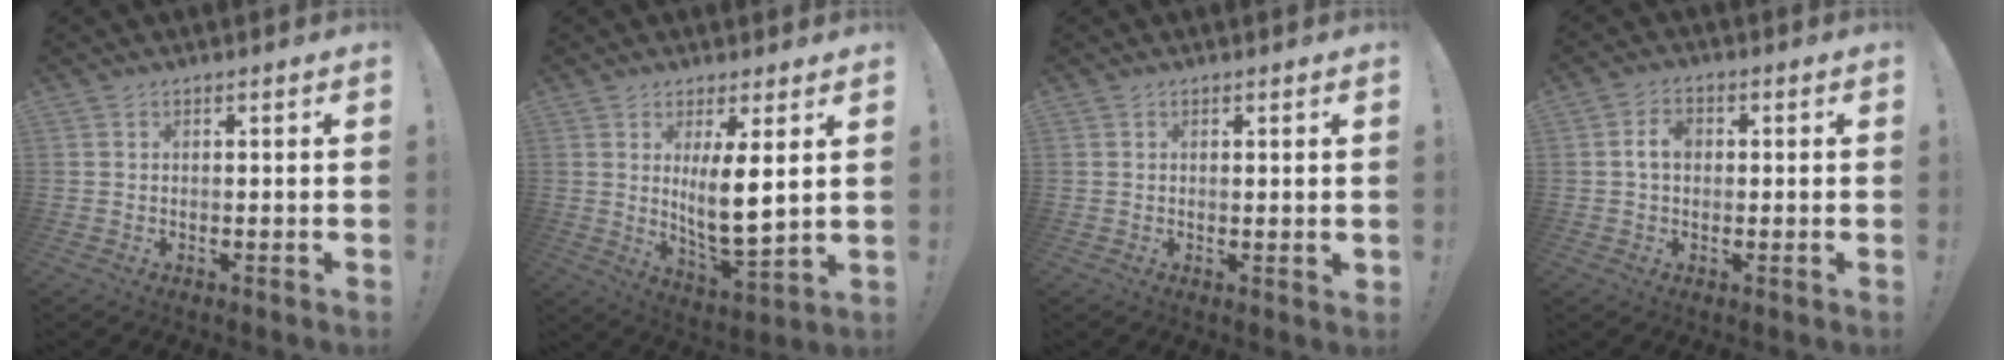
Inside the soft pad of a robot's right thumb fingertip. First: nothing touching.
{"total": 10.4, "force": [2.7, 2.3, 9.8], "torque": [-0.163, -0.038, 0.042]}
{"total": 1.1, "force": [0.7, 0.2, 0.9], "torque": [-0.003, -0.006, 0.009]}
{"total": 4.8, "force": [0.5, 3.3, 3.4], "torque": [-0.054, 0.006, 0.007]}